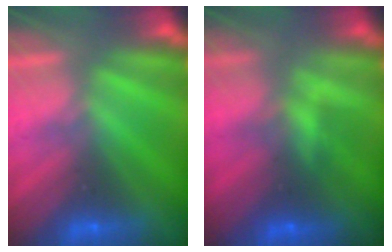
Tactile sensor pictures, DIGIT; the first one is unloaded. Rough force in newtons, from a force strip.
{"total": 4.8}